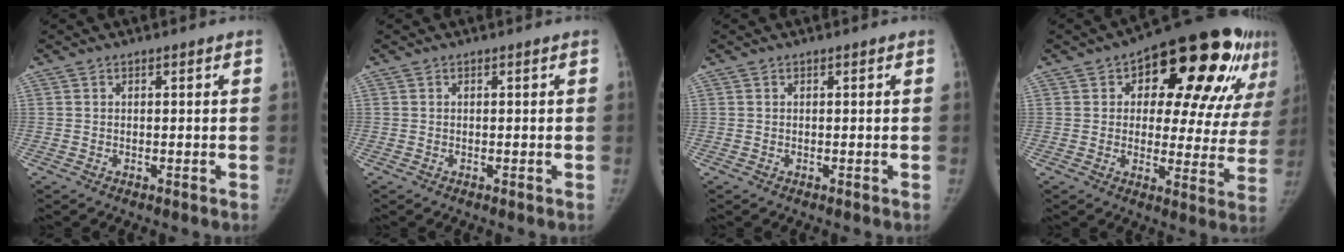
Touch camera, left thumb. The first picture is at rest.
{"total": 0.0}
{"total": 0.0}
{"total": 26.2, "force": [11.3, 12.1, 20.3], "torque": [-0.225, 0.008, 0.154]}